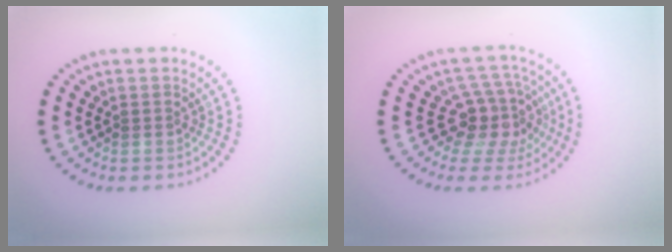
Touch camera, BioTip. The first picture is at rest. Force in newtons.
{"total": 4.1, "press": 3.2, "slide": 2.6}